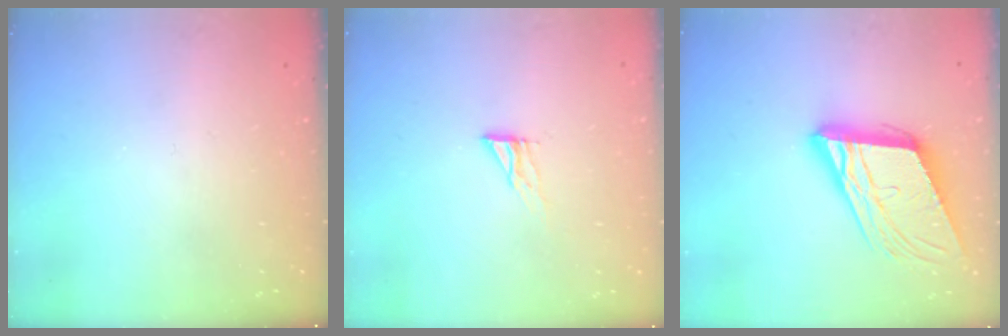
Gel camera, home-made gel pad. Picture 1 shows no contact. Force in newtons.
{"total": 4.5, "press": 4.4, "slide": 0.4}
{"total": 18.1, "press": 17.7, "slide": 3.6}